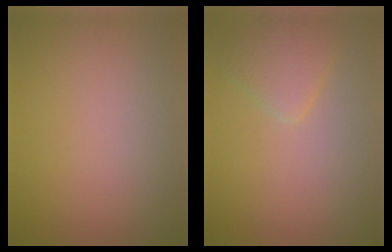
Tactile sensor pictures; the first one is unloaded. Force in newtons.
{"total": 2.5, "press": 2.5, "slide": 0.2}